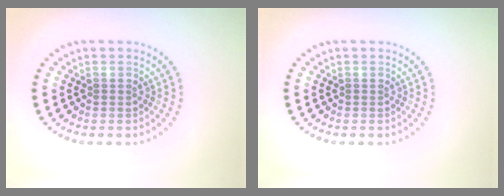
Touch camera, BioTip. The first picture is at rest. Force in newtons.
{"total": 0.0}